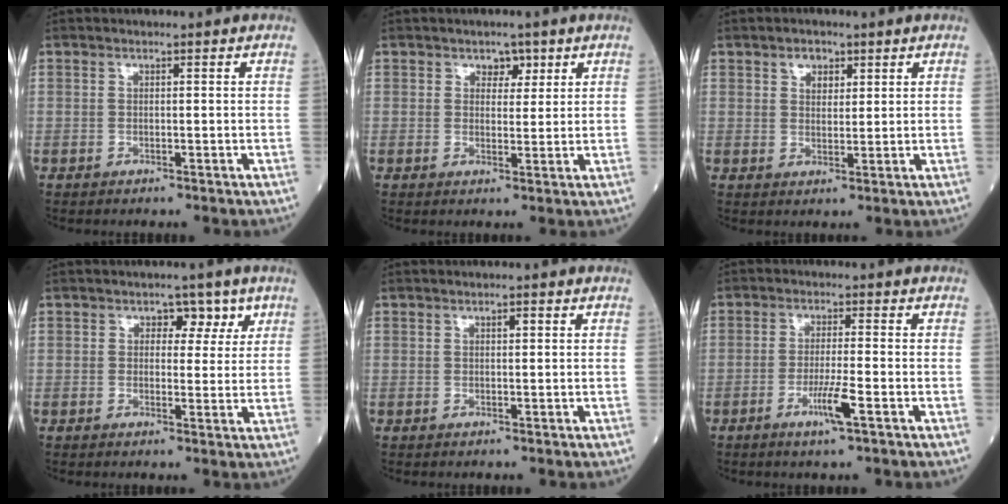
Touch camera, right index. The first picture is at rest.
{"total": 2.6, "force": [1.5, 1.8, 1.2], "torque": [-0.009, 0.002, 0.020]}
{"total": 2.8, "force": [1.6, 1.8, 1.5], "torque": [-0.022, 0.004, 0.027]}
{"total": 3.8, "force": [1.9, 2.6, 2.0], "torque": [-0.012, 0.007, 0.020]}
{"total": 0.8, "force": [0.4, 0.2, 0.7], "torque": [-0.011, 0.001, 0.004]}
{"total": 4.7, "force": [-2.2, -0.4, 4.1], "torque": [-0.081, -0.009, -0.043]}